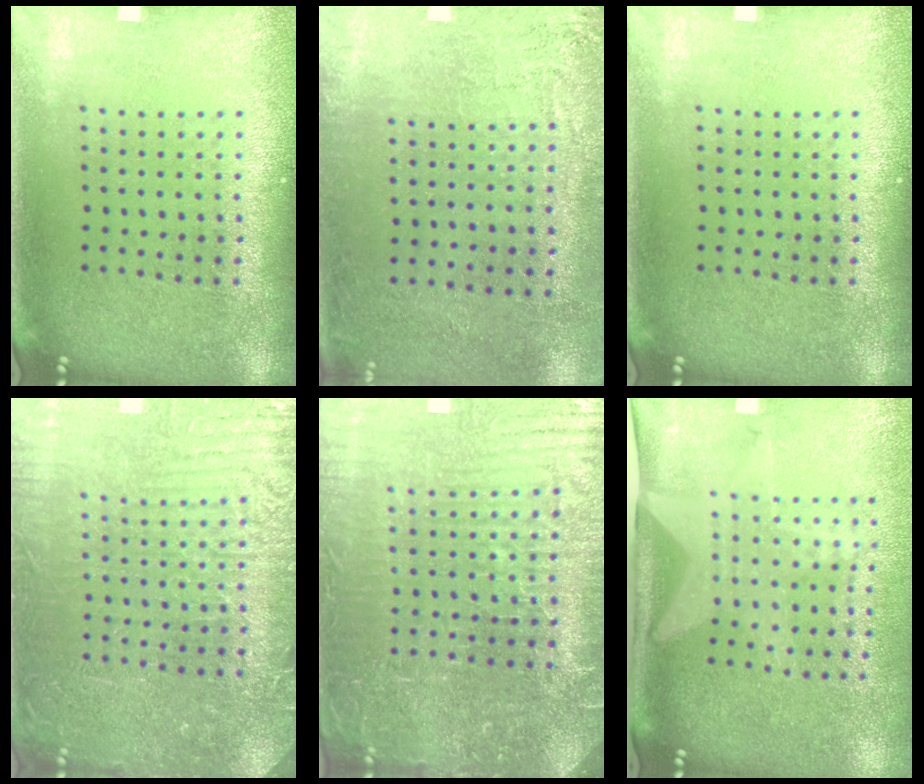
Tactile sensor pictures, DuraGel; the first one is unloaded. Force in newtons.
{"total": 2.7, "press": 2.3, "slide": 1.4}
{"total": 0.0}
{"total": 4.7, "press": 4.6, "slide": 1.1}
{"total": 5.5, "press": 5.1, "slide": 2.0}
{"total": 2.1, "press": 1.5, "slide": 1.4}